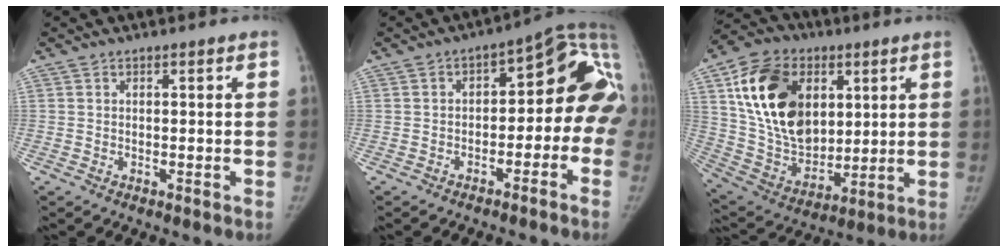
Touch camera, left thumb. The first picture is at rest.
{"total": 15.0, "force": [-4.0, 8.3, 11.8], "torque": [-0.122, 0.074, -0.057]}
{"total": 22.8, "force": [6.8, 15.9, 14.8], "torque": [-0.245, -0.021, 0.130]}